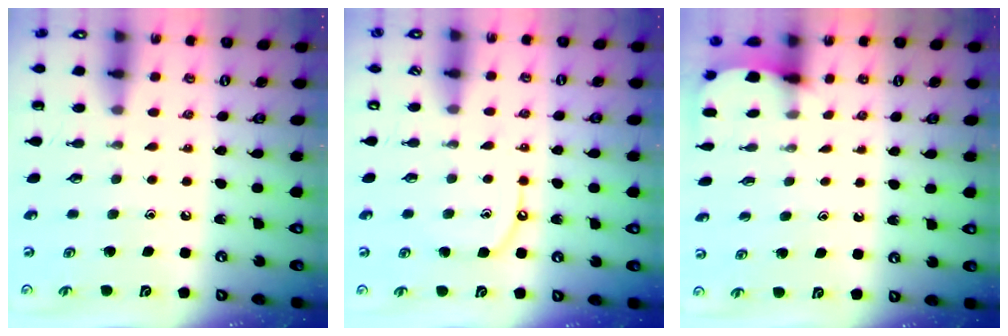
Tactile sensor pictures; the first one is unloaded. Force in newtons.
{"total": 7.2, "press": 7.2, "slide": 0.8}
{"total": 2.6, "press": 2.6, "slide": 0.3}